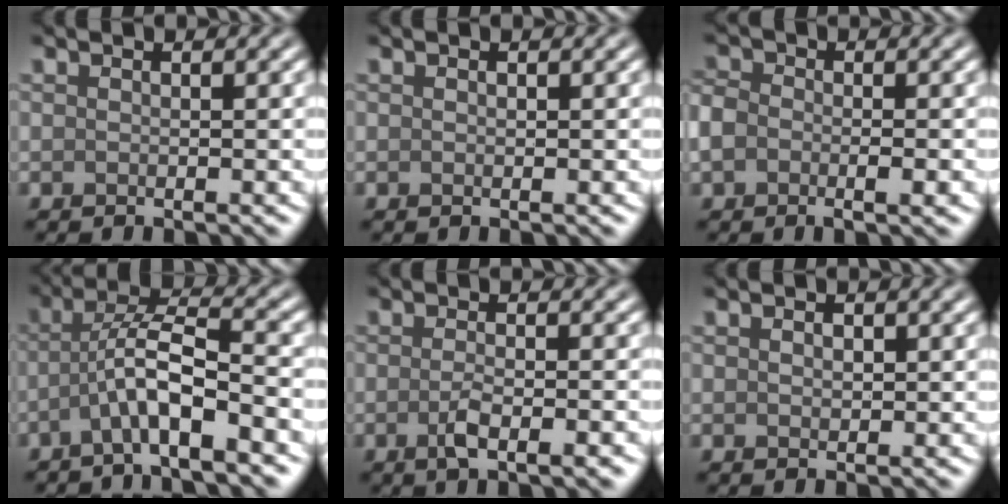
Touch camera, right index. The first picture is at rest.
{"total": 0.0}
{"total": 3.5, "force": [-1.0, 2.2, 2.6], "torque": [-0.048, -0.002, -0.027]}
{"total": 5.1, "force": [-2.2, 0.8, 4.5], "torque": [-0.082, 0.017, -0.046]}
{"total": 3.2, "force": [-1.2, 0.9, 2.8], "torque": [-0.051, -0.003, -0.024]}
{"total": 0.8, "force": [0.3, 0.5, 0.5], "torque": [-0.010, -0.001, 0.005]}